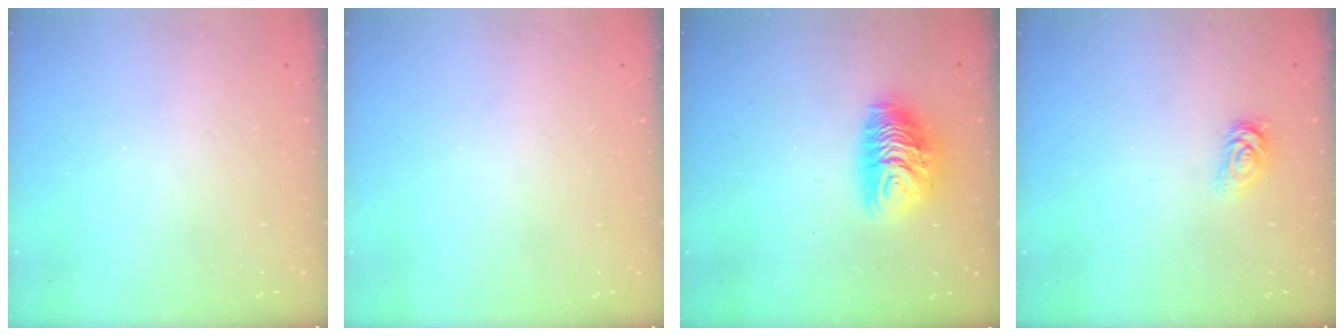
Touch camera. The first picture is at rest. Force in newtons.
{"total": 0.0}
{"total": 10.2, "press": 10.1, "slide": 0.9}
{"total": 2.7, "press": 2.7, "slide": 0.4}